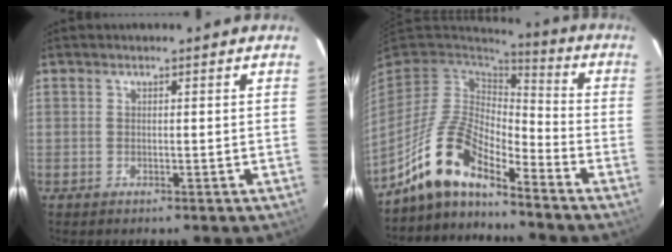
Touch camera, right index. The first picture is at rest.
{"total": 11.5, "force": [-9.1, 3.1, 6.3], "torque": [-0.133, 0.024, -0.171]}